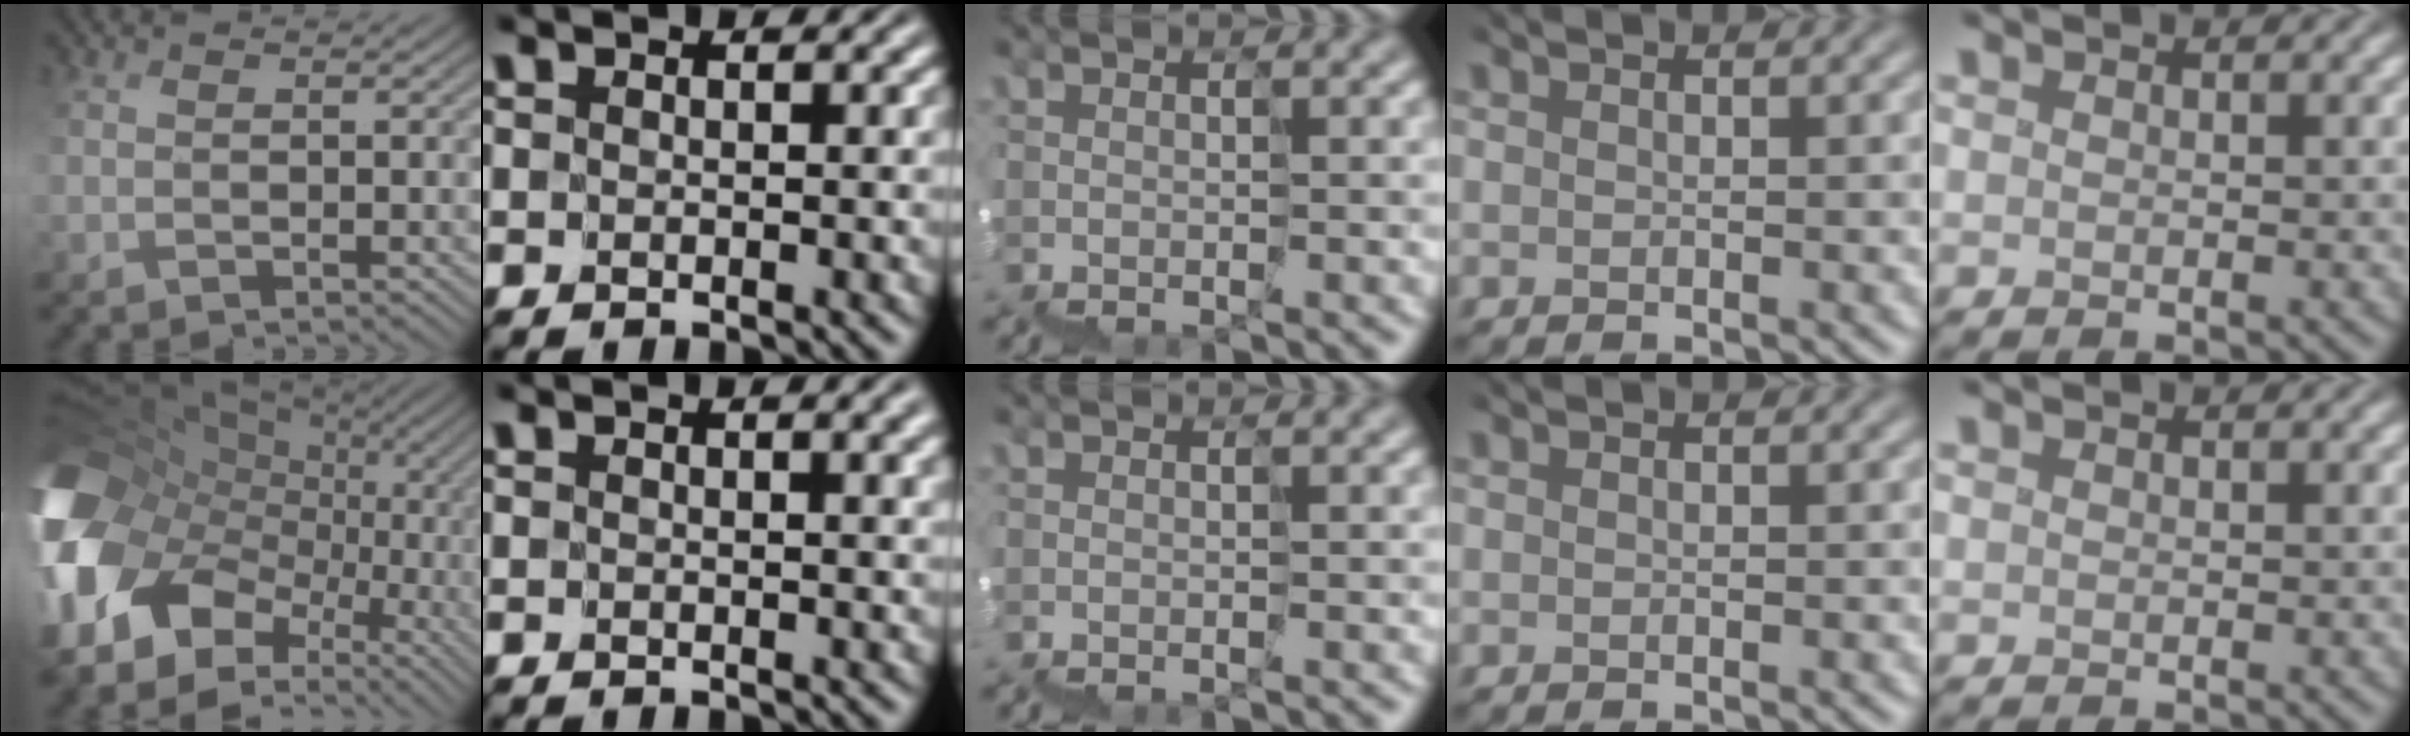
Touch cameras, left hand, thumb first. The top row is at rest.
{"thumb": {"total": 20.9, "force": [-2.2, 16.0, 13.2], "torque": [-0.325, -0.026, -0.024]}, "index": {"total": 1.4, "force": [0.9, 0.2, 1.1], "torque": [-0.011, -0.003, 0.015]}}